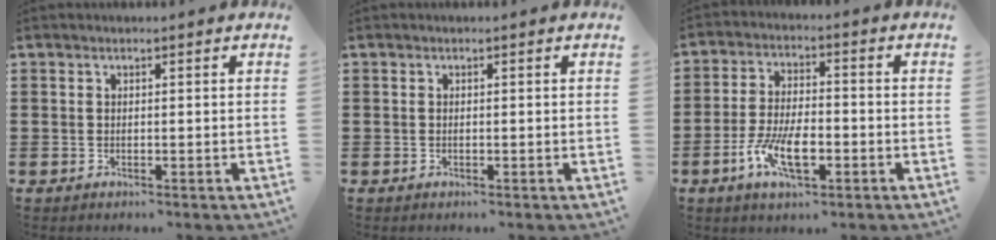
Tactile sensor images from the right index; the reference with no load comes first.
{"total": 0.0}
{"total": 8.3, "force": [-3.4, 3.2, 6.9], "torque": [-0.152, -0.011, -0.065]}